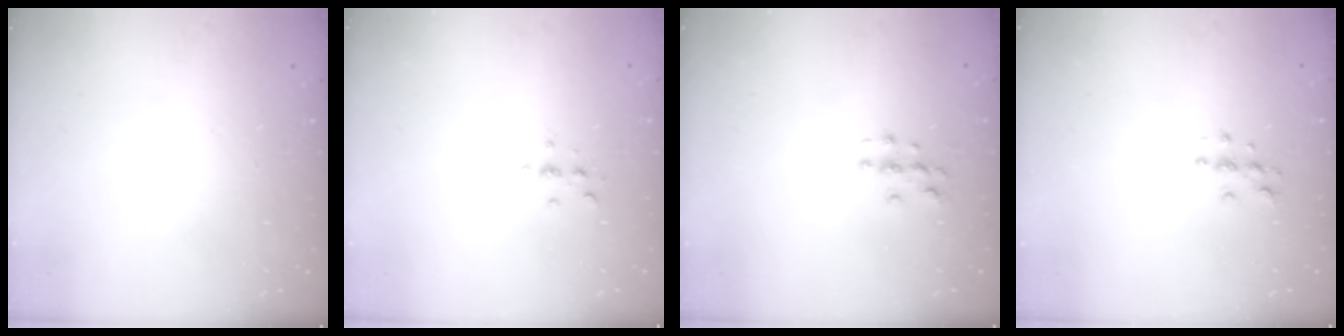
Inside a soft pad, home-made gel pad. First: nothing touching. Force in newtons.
{"total": 2.3, "press": 2.3, "slide": 0.2}
{"total": 3.2, "press": 3.2, "slide": 0.1}
{"total": 4.6, "press": 4.6, "slide": 0.4}